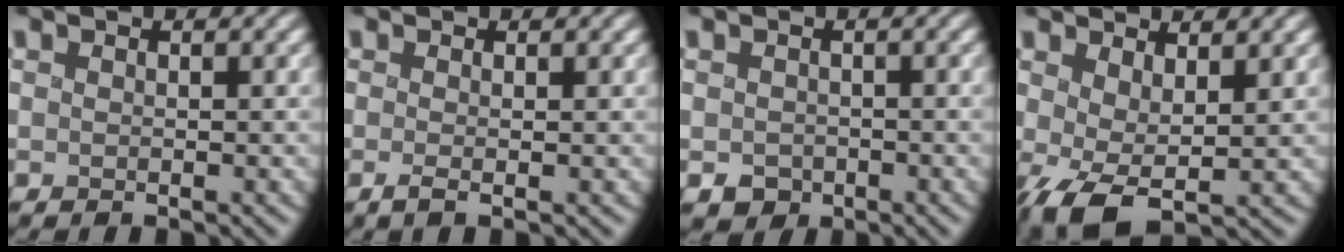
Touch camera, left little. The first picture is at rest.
{"total": 0.8, "force": [-0.1, 0.1, 0.8], "torque": [-0.009, -0.004, -0.005]}
{"total": 1.6, "force": [-0.7, 1.3, 0.5], "torque": [-0.009, -0.005, -0.014]}
{"total": 4.7, "force": [-0.3, 2.1, 4.1], "torque": [-0.084, -0.003, -0.010]}